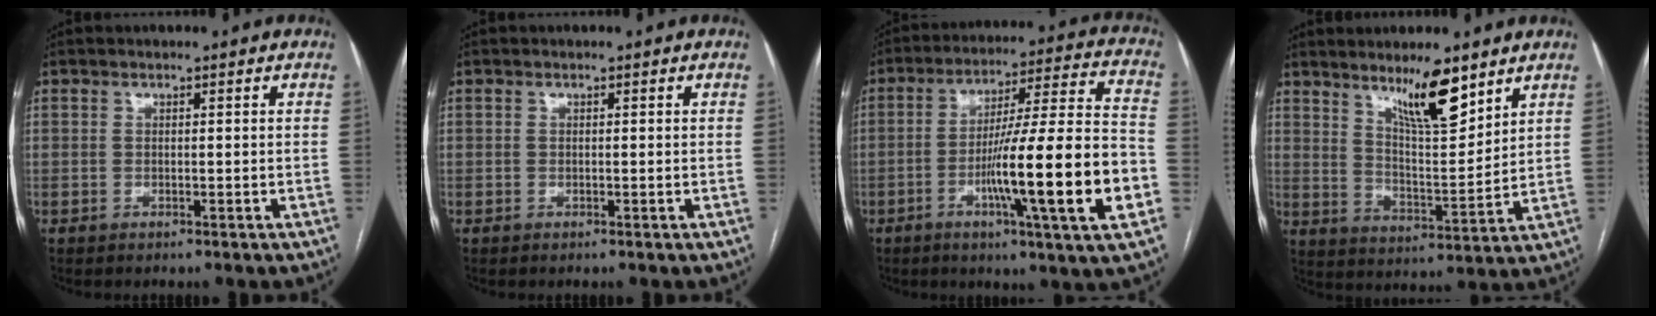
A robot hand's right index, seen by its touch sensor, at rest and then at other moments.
{"total": 0.0}
{"total": 20.4, "force": [-5.9, -0.1, 19.5], "torque": [-0.286, -0.004, -0.095]}
{"total": 10.1, "force": [7.1, 1.6, 7.0], "torque": [-0.122, -0.009, 0.128]}